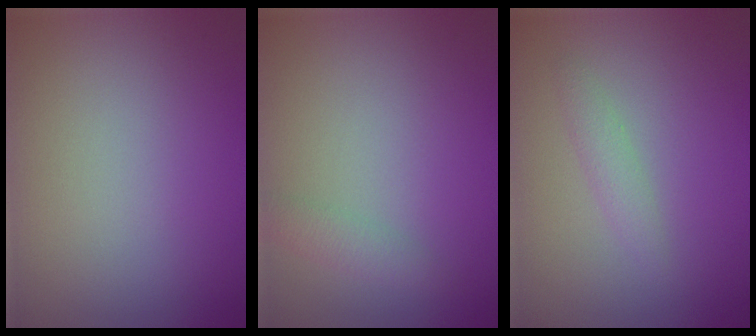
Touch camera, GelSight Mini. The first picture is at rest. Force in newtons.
{"total": 1.3, "press": 1.3, "slide": 0.0}
{"total": 1.2, "press": 1.2, "slide": 0.1}